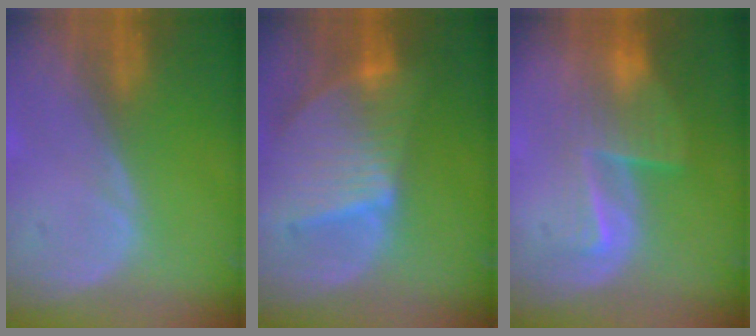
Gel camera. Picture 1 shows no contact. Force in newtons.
{"total": 9.5, "press": 8.2, "slide": 4.7}
{"total": 6.5, "press": 6.0, "slide": 2.4}